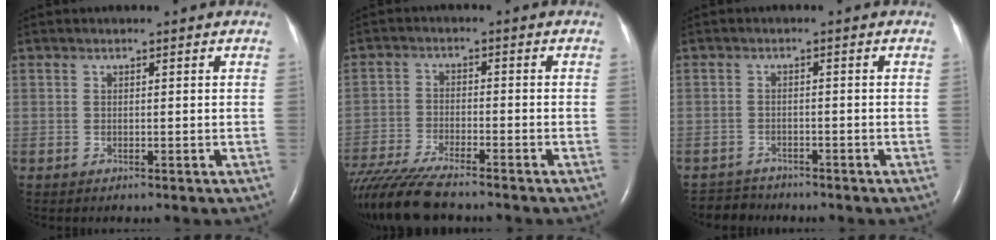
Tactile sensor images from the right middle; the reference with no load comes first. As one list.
[{"total": 11.0, "force": [-9.5, 0.9, 5.6], "torque": [-0.102, -0.032, -0.162]}, {"total": 3.3, "force": [-3.0, 0.8, -1.0], "torque": [0.011, -0.009, -0.053]}]